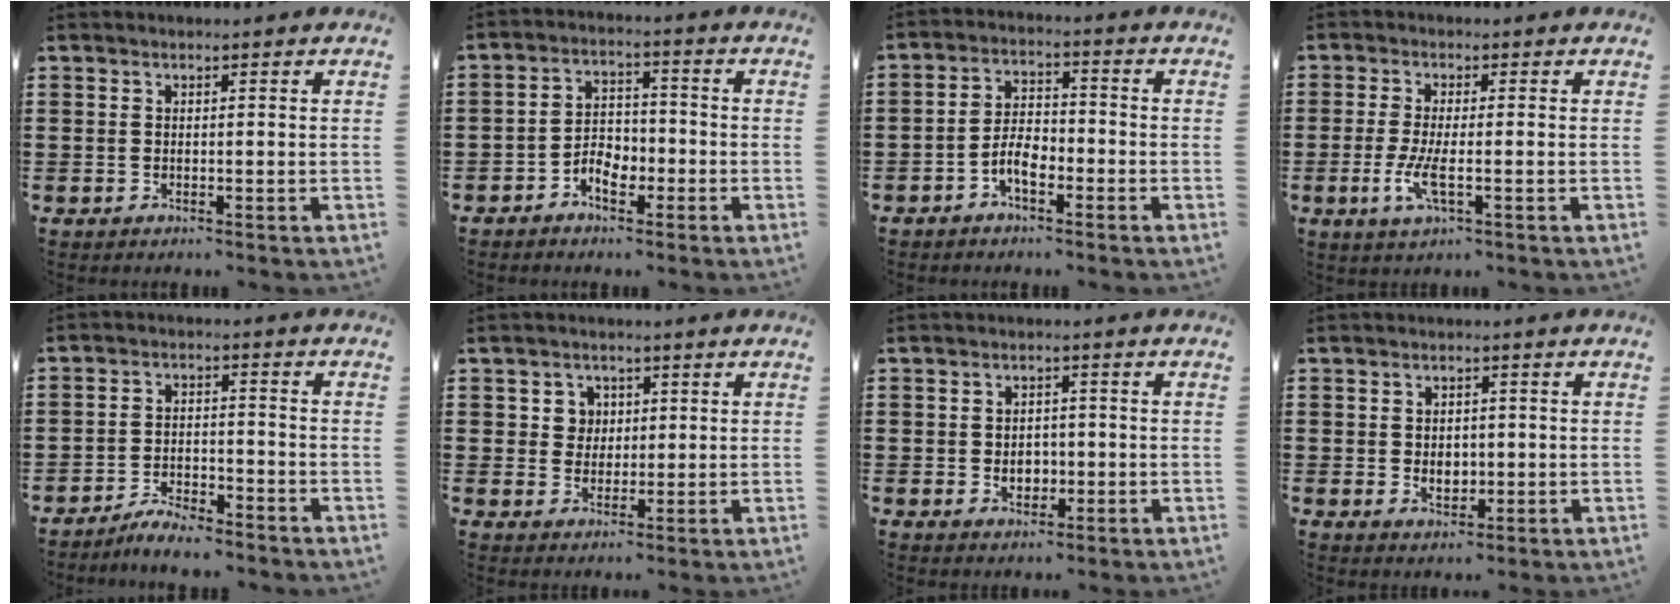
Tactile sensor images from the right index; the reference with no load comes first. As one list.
[{"total": 4.3, "force": [-2.4, 2.7, 2.4], "torque": [-0.044, 0.009, -0.046]}, {"total": 4.7, "force": [-2.4, 2.3, 3.3], "torque": [-0.078, 0.002, -0.051]}, {"total": 4.4, "force": [-1.4, 0.9, 4.0], "torque": [-0.086, -0.009, -0.029]}, {"total": 4.0, "force": [-3.9, 0.5, 0.7], "torque": [-0.016, 0.012, -0.081]}, {"total": 3.4, "force": [1.0, 3.2, 0.9], "torque": [-0.031, 0.011, 0.017]}, {"total": 2.7, "force": [-0.4, 2.2, 1.5], "torque": [-0.026, 0.004, -0.013]}, {"total": 2.4, "force": [0.0, 1.9, 1.4], "torque": [-0.025, 0.006, -0.004]}]